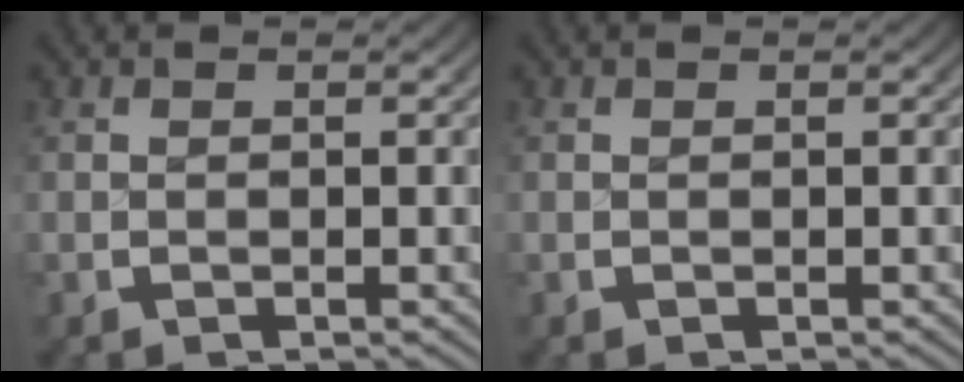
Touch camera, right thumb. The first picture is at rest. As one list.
[{"total": 0.0}]